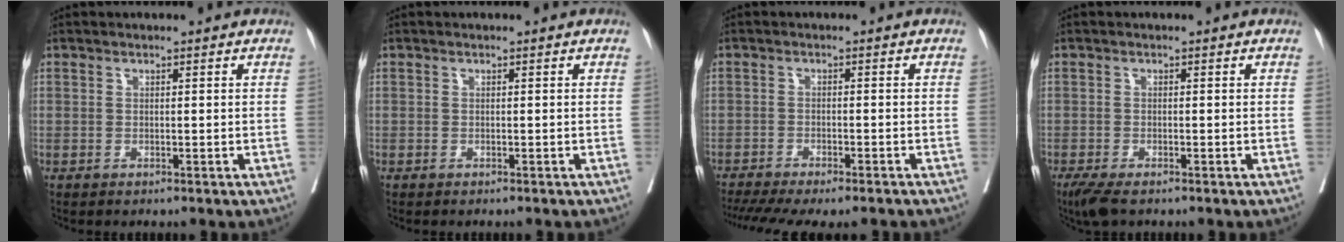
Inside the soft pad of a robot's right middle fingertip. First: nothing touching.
{"total": 0.9, "force": [-0.9, 0.1, 0.3], "torque": [-0.002, -0.001, -0.015]}
{"total": 14.3, "force": [-12.1, 2.7, 7.0], "torque": [-0.137, -0.018, -0.166]}
{"total": 3.8, "force": [-2.8, 0.9, 2.4], "torque": [-0.046, -0.012, -0.046]}